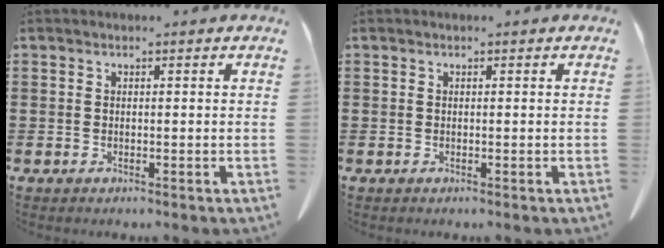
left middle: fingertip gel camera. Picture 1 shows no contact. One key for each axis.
{"total": 0.0}